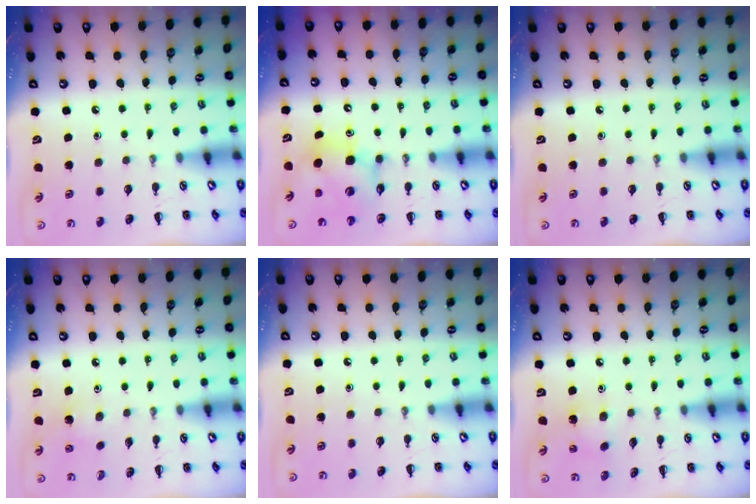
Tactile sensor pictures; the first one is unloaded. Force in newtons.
{"total": 8.0, "press": 7.8, "slide": 2.0}
{"total": 0.0}
{"total": 4.0, "press": 3.8, "slide": 1.2}
{"total": 0.0}
{"total": 5.5, "press": 5.3, "slide": 1.6}